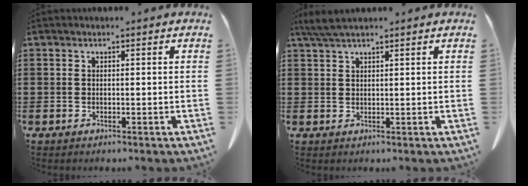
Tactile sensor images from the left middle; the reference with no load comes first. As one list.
[{"total": 2.8, "force": [2.1, 0.3, 1.8], "torque": [-0.041, -0.001, 0.042]}]